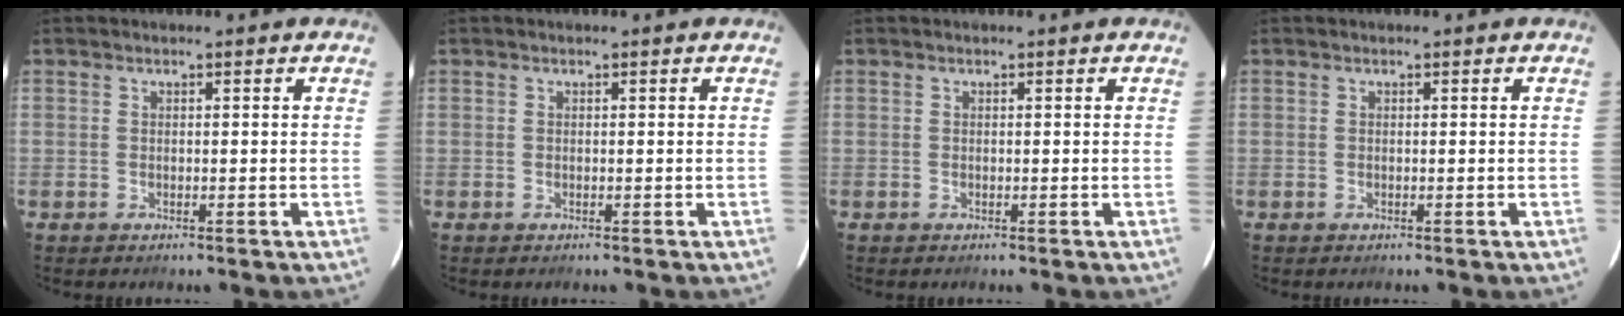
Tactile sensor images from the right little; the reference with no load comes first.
{"total": 0.0}
{"total": 0.0}
{"total": 0.0}